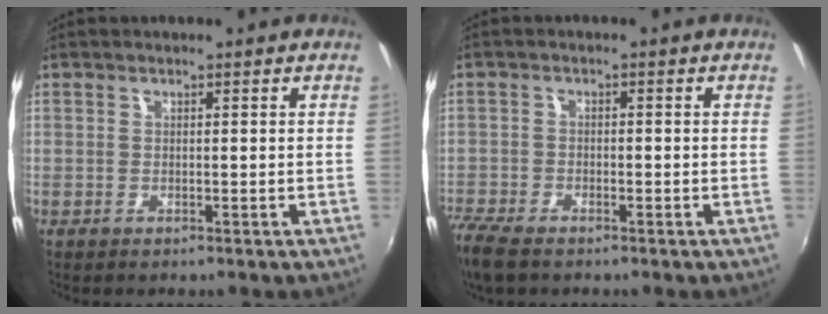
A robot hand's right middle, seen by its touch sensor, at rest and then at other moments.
{"total": 7.3, "force": [-5.6, 2.6, 3.9], "torque": [-0.107, -0.027, -0.110]}